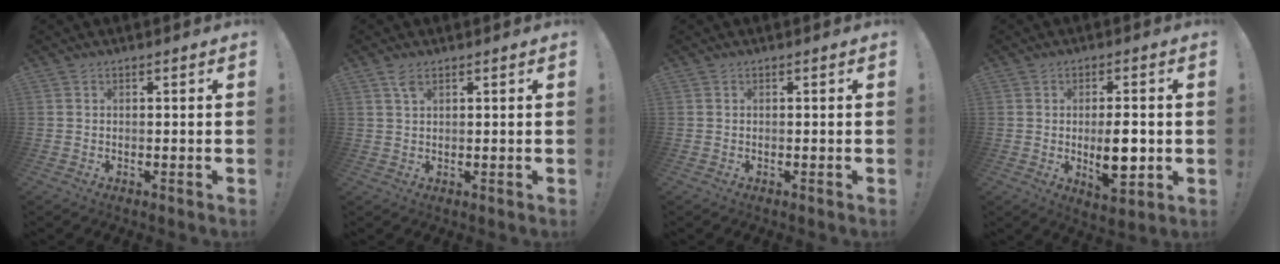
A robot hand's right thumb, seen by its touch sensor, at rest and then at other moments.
{"total": 2.8, "force": [1.7, 1.2, 1.9], "torque": [-0.039, -0.003, 0.031]}
{"total": 0.0}
{"total": 9.3, "force": [-1.1, 4.5, 8.1], "torque": [-0.128, -0.005, -0.016]}